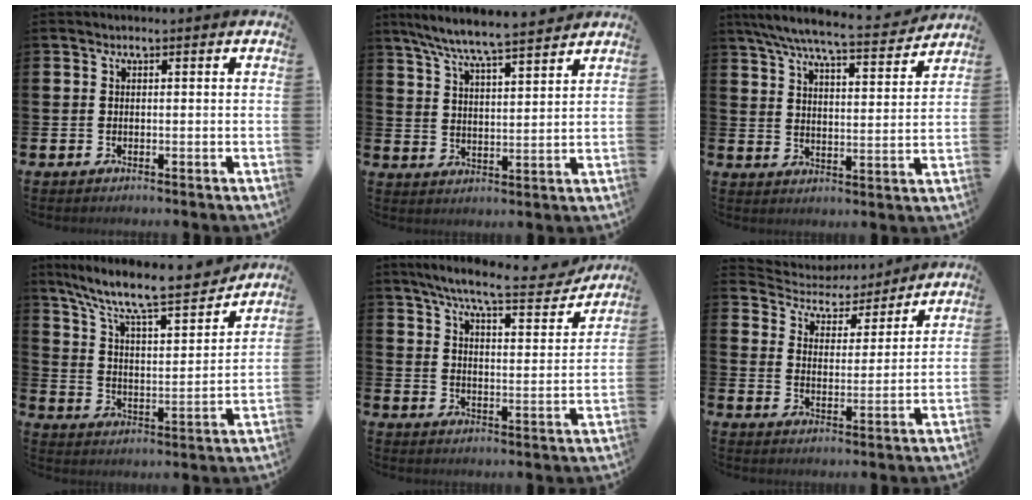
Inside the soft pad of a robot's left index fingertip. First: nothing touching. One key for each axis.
{"total": 7.4, "fx": 7.0, "fy": 0.1, "fz": 2.2, "tx": -0.069, "ty": -0.042, "tz": 0.124}
{"total": 7.7, "fx": 7.0, "fy": 0.7, "fz": 3.0, "tx": -0.077, "ty": -0.046, "tz": 0.120}
{"total": 9.8, "fx": 8.8, "fy": 1.4, "fz": 4.2, "tx": -0.112, "ty": -0.063, "tz": 0.145}
{"total": 8.5, "fx": 7.6, "fy": 0.6, "fz": 3.7, "tx": -0.092, "ty": -0.045, "tz": 0.129}
{"total": 4.4, "fx": 4.1, "fy": 1.7, "fz": -0.2, "tx": -0.029, "ty": -0.039, "tz": 0.066}